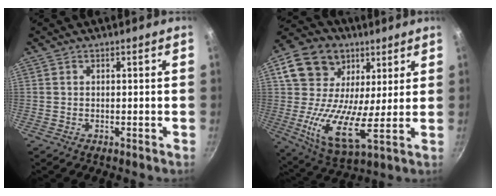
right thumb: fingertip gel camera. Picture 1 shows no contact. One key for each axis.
{"total": 18.7, "fx": 6.1, "fy": 13.0, "fz": 12.0, "tx": -0.217, "ty": -0.014, "tz": 0.094}